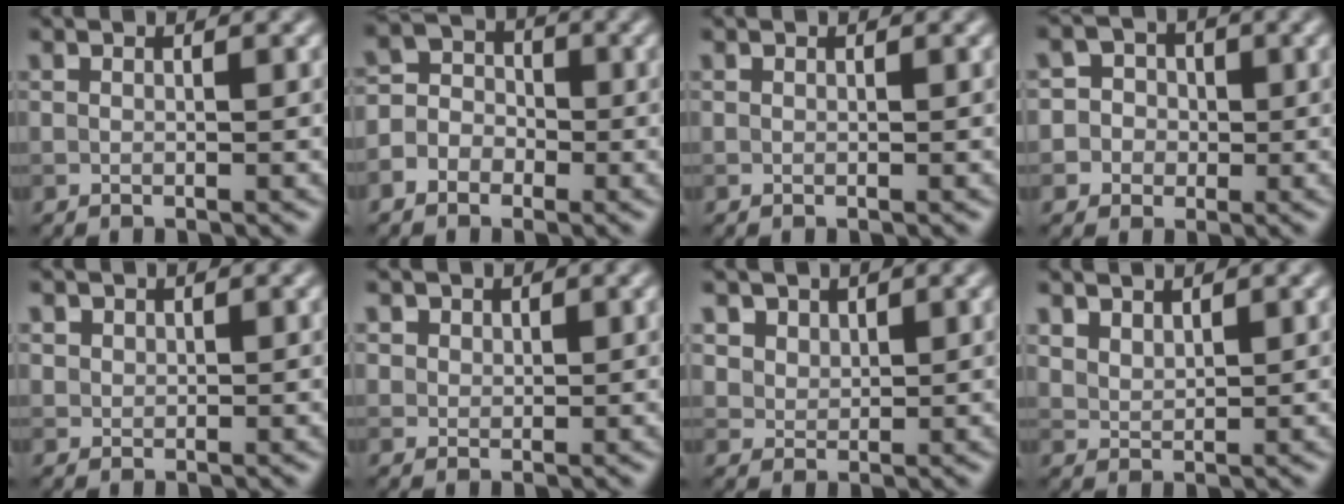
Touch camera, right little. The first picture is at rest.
{"total": 4.0, "force": [-1.6, 3.4, 1.5], "torque": [-0.002, 0.010, -0.038]}
{"total": 0.0}
{"total": 4.9, "force": [-0.2, 4.8, 0.9], "torque": [0.010, 0.026, -0.024]}
{"total": 1.0, "force": [0.6, 0.8, 0.1], "torque": [-0.001, -0.006, 0.020]}
{"total": 2.1, "force": [1.3, 1.5, 0.6], "torque": [-0.018, -0.003, 0.029]}
{"total": 3.3, "force": [2.2, 2.2, 1.1], "torque": [-0.042, -0.007, 0.055]}
{"total": 2.0, "force": [1.8, 0.7, 0.6], "torque": [-0.014, 0.000, 0.044]}